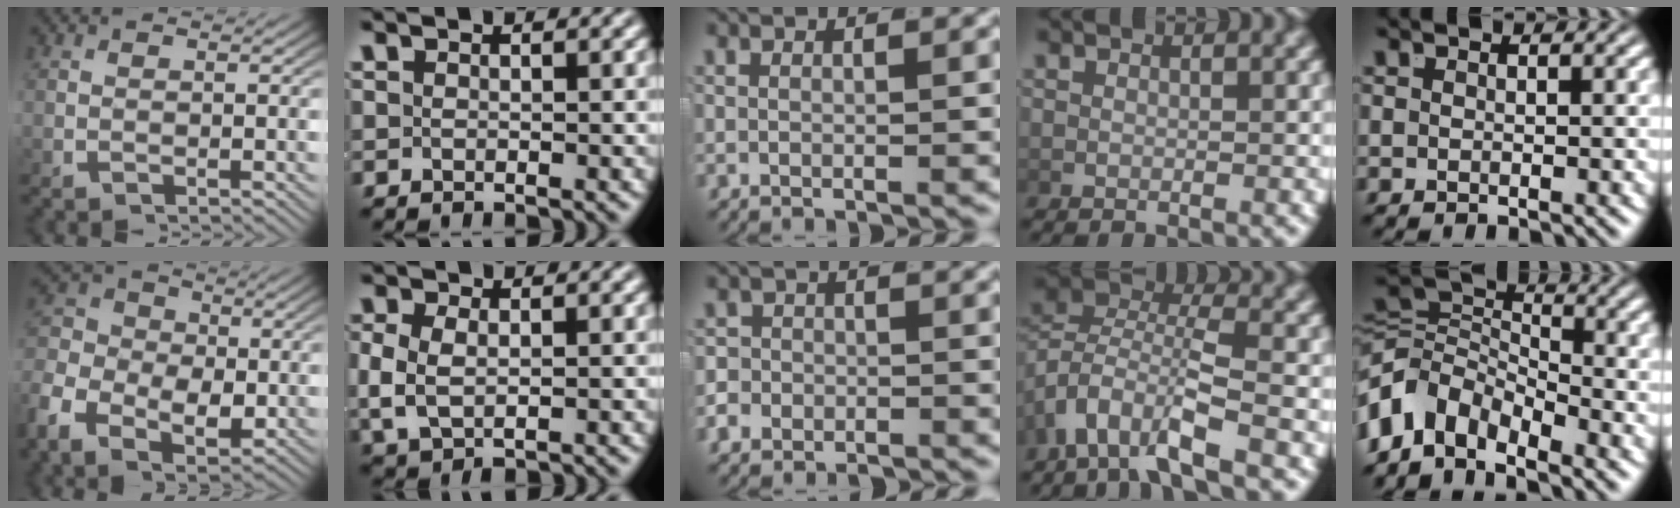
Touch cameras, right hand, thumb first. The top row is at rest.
{"thumb": {"total": 9.1, "force": [-0.2, 7.0, 5.9], "torque": [-0.115, -0.020, -0.007]}, "index": {"total": 3.4, "force": [-0.1, 2.3, 2.5], "torque": [-0.065, -0.013, 0.013]}, "middle": {"total": 2.9, "force": [-2.1, 2.0, 0.3], "torque": [0.007, -0.002, -0.043]}, "ring": {"total": 4.7, "force": [-0.5, 2.7, 3.8], "torque": [-0.078, -0.001, -0.016]}, "little": {"total": 10.3, "force": [-2.0, 8.2, 5.9], "torque": [-0.132, -0.037, -0.034]}}